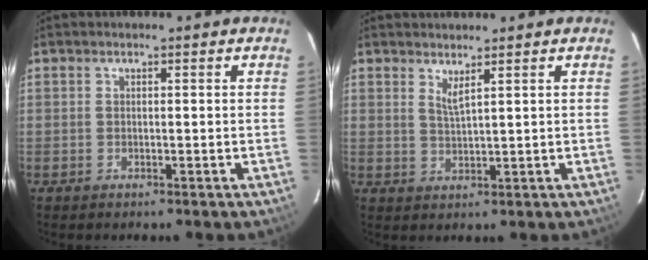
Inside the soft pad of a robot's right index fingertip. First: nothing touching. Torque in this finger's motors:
{"motor_torque": [-0.19, 0.09, 0.03, 0.01]}